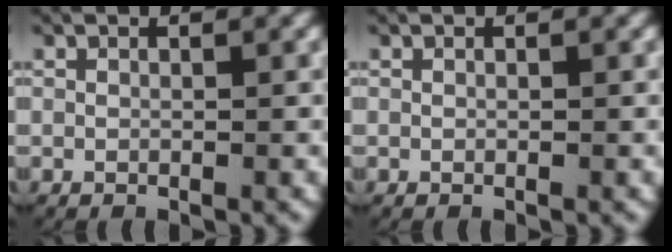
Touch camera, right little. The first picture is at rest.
{"total": 0.0}